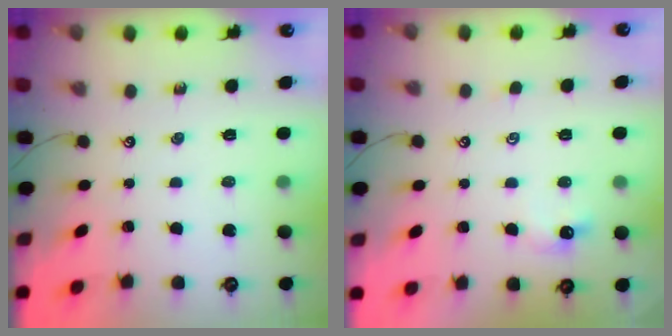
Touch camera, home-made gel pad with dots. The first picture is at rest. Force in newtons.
{"total": 0.8, "press": 0.5, "slide": 0.6}